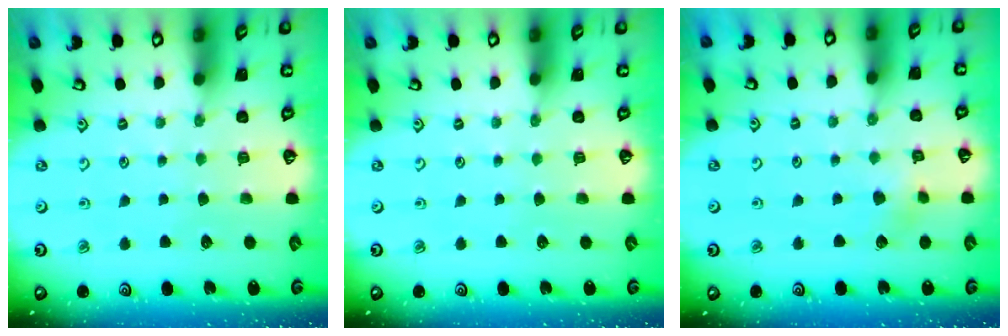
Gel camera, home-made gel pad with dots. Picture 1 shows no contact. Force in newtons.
{"total": 0.0}
{"total": 3.2, "press": 3.2, "slide": 0.4}